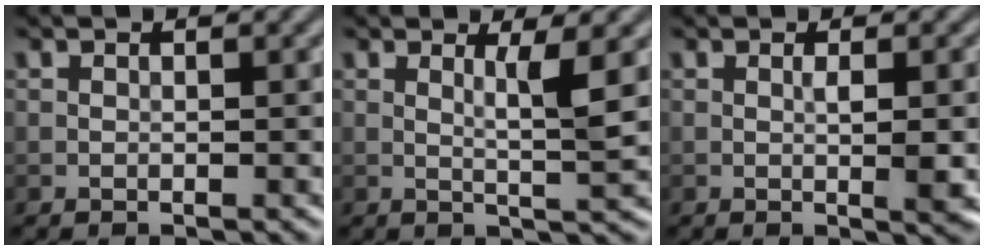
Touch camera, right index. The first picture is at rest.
{"total": 2.9, "force": [0.8, 0.2, 2.8], "torque": [-0.048, -0.005, 0.013]}
{"total": 2.8, "force": [-0.1, 0.4, 2.8], "torque": [-0.045, -0.001, 0.001]}